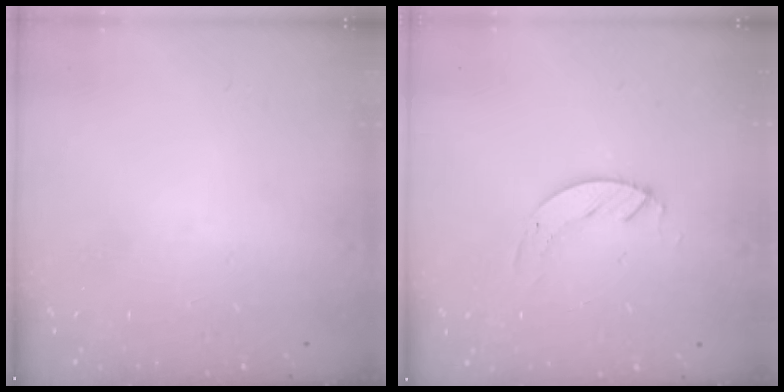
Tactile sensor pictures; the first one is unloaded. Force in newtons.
{"total": 3.4, "press": 3.4, "slide": 0.4}